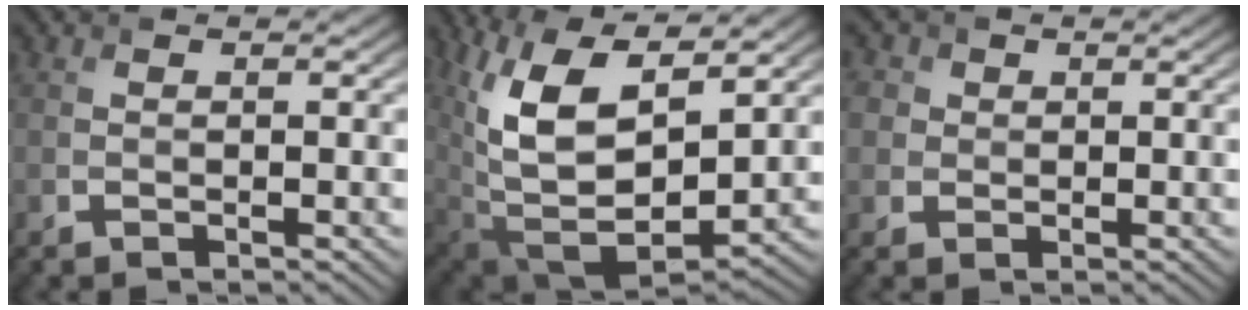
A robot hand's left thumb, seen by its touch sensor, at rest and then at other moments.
{"total": 15.5, "force": [5.4, 8.0, 12.1], "torque": [-0.242, -0.006, 0.114]}
{"total": 3.8, "force": [1.3, 3.3, 1.2], "torque": [-0.045, 0.002, 0.015]}